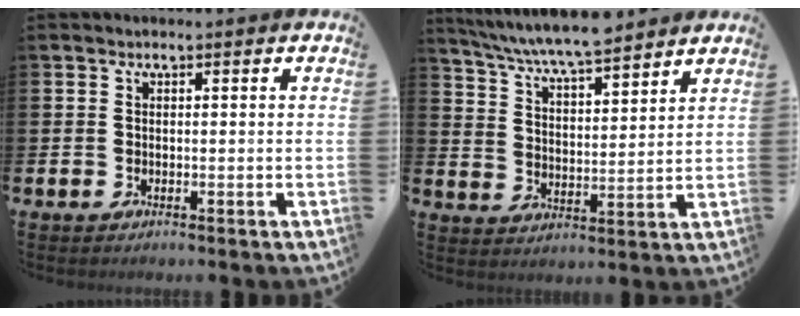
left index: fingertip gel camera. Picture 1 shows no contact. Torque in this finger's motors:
{"motor_torque": [1.03, -1.11, 0.94, 0.21]}